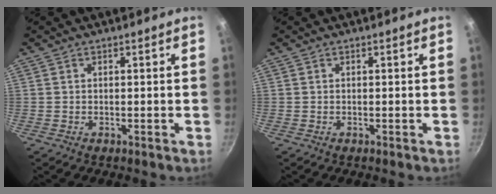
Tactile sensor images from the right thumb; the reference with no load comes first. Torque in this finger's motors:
{"motor_torque": [0.00, 0.00, 0.02, 0.02, 0.00]}